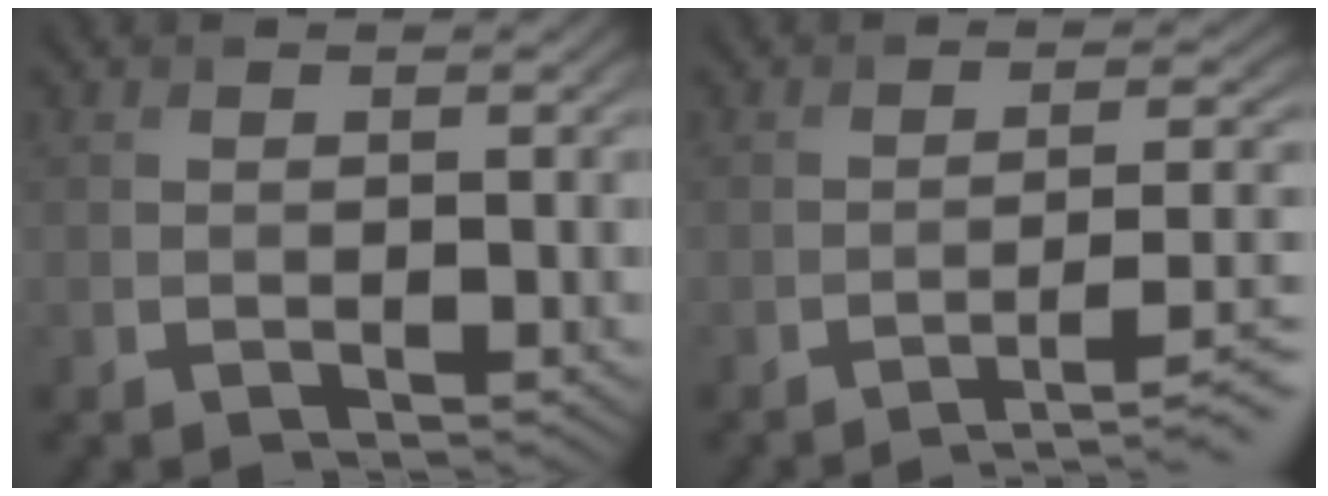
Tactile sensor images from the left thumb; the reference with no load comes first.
{"total": 6.6, "force": [-4.0, 1.5, 5.0], "torque": [-0.076, -0.001, -0.056]}